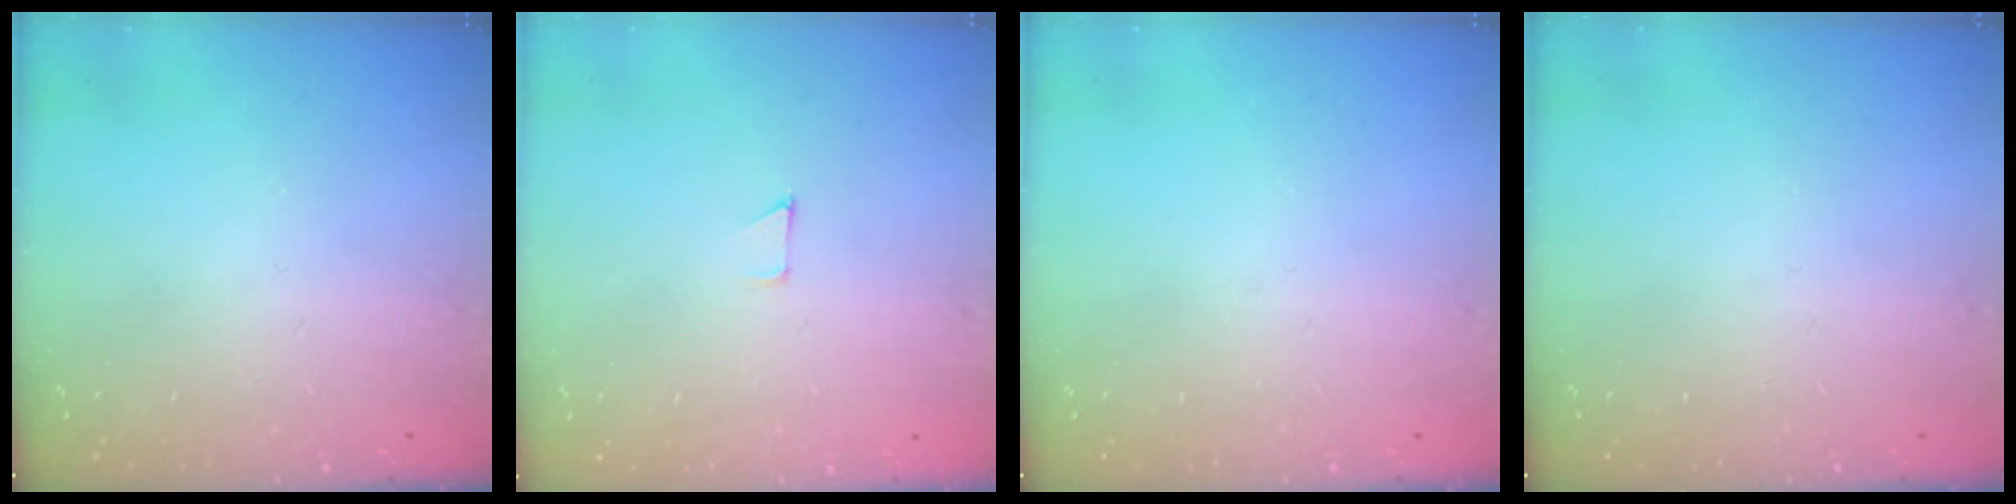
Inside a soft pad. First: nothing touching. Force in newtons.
{"total": 2.8, "press": 2.8, "slide": 0.2}
{"total": 0.0}
{"total": 0.0}